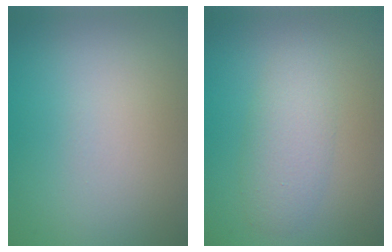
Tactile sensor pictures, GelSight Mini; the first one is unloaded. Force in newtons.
{"total": 3.0, "press": 3.0, "slide": 0.1}